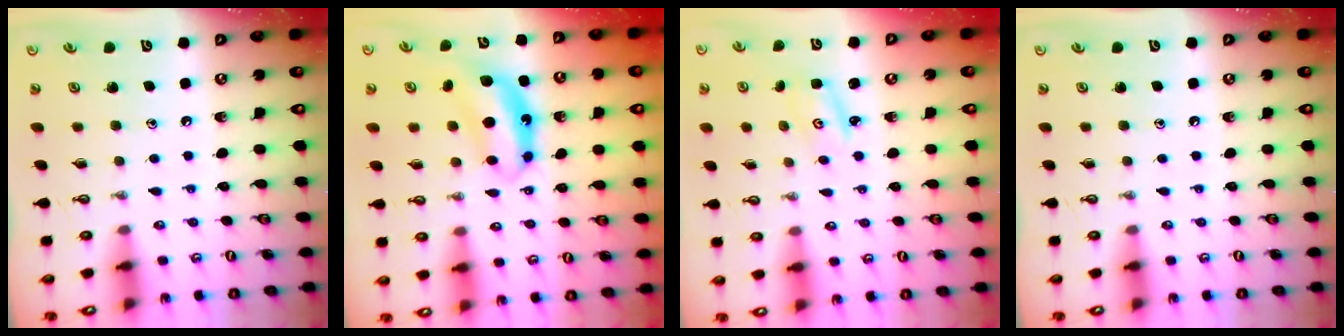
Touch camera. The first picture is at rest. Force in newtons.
{"total": 7.7, "press": 7.7, "slide": 0.3}
{"total": 2.4, "press": 2.3, "slide": 0.4}
{"total": 0.0}